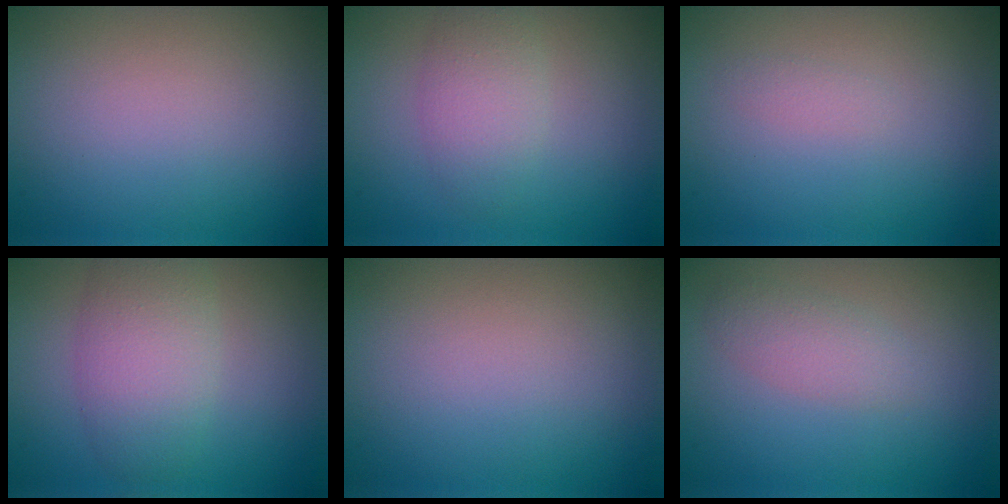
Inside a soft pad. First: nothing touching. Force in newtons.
{"total": 3.0, "press": 3.0, "slide": 0.0}
{"total": 0.6, "press": 0.6, "slide": 0.0}
{"total": 4.8, "press": 4.8, "slide": 0.3}
{"total": 0.0}
{"total": 1.9, "press": 1.9, "slide": 0.1}